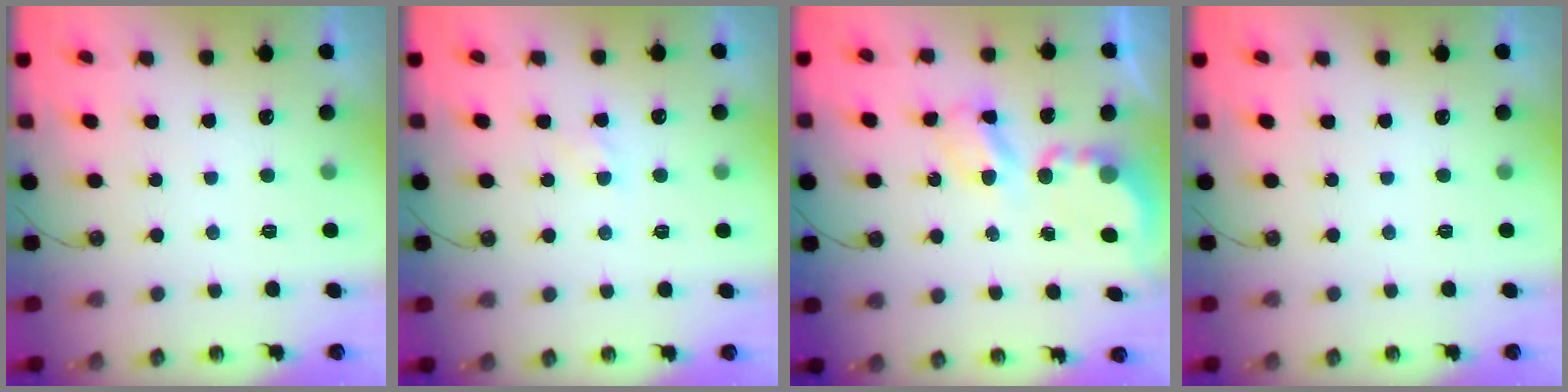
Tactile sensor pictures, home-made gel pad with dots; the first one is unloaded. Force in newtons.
{"total": 3.3, "press": 3.3, "slide": 0.3}
{"total": 5.2, "press": 5.2, "slide": 0.2}
{"total": 0.0}